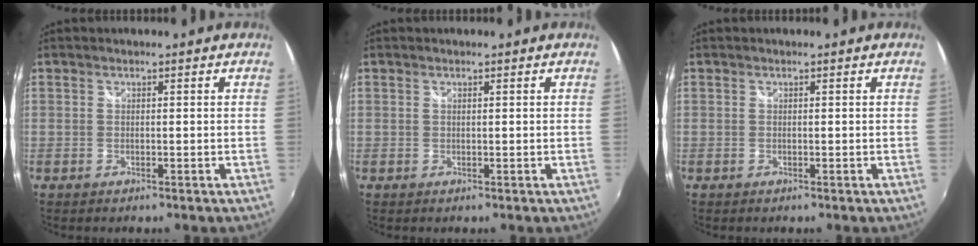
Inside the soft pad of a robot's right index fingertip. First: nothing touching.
{"total": 0.0}
{"total": 0.0}